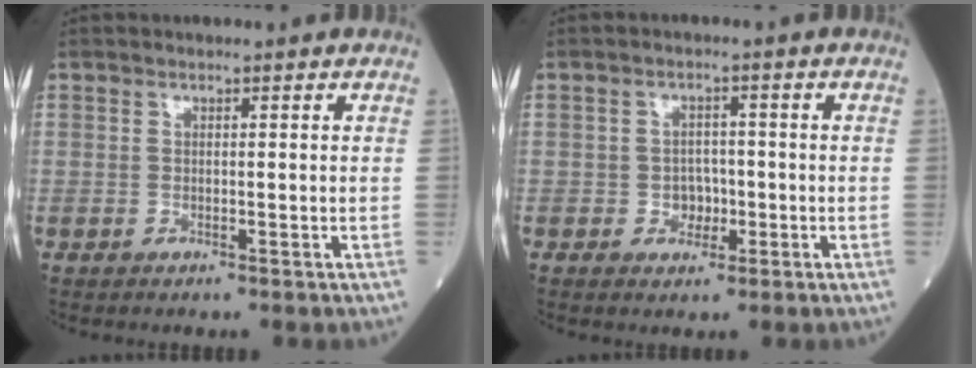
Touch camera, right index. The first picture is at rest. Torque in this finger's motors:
{"motor_torque": [-0.12, -0.09, 0.15, 0.03]}